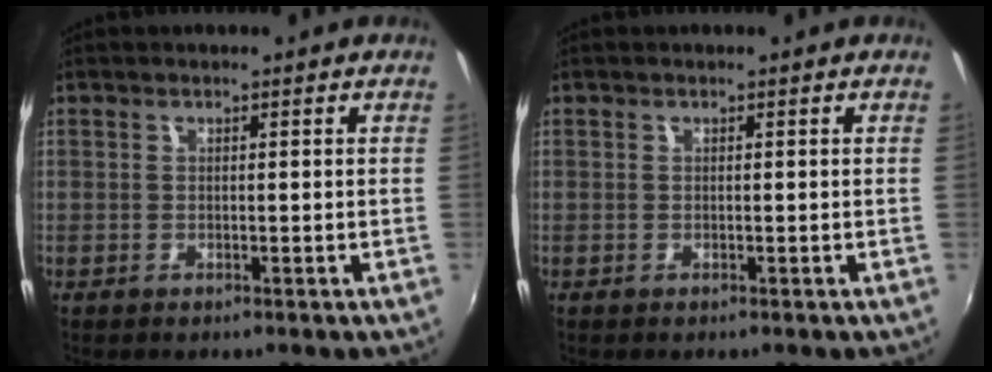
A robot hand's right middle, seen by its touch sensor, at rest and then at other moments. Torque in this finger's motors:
{"motor_torque": [0.10, -0.01, 0.10, 0.00]}